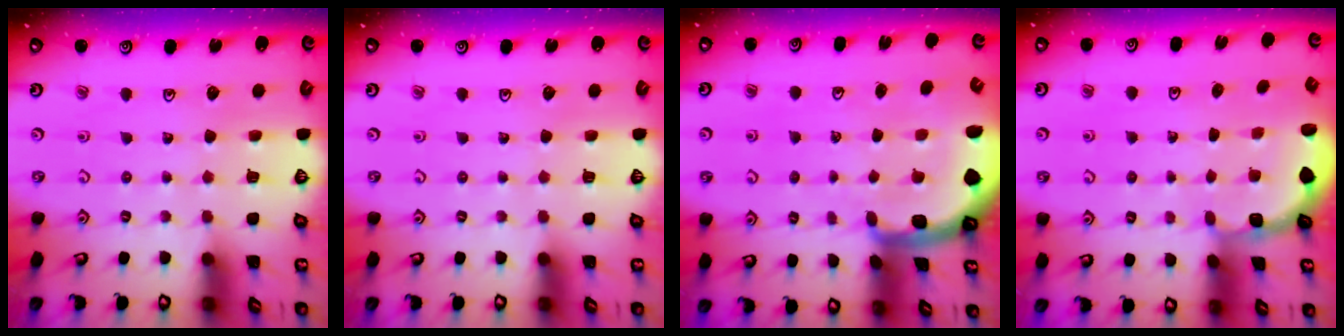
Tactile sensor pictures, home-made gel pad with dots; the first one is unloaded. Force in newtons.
{"total": 0.0}
{"total": 3.8, "press": 3.7, "slide": 0.6}
{"total": 1.9, "press": 1.7, "slide": 0.7}